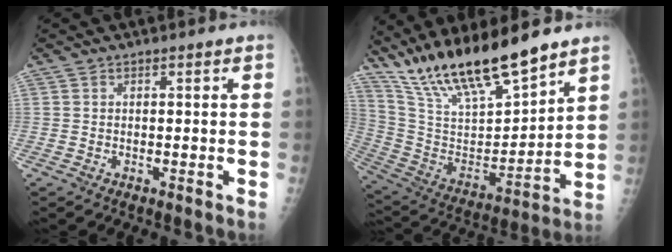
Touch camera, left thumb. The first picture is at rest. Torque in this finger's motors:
{"motor_torque": [0.82, 0.76, 1.40, -1.37, 0.30]}